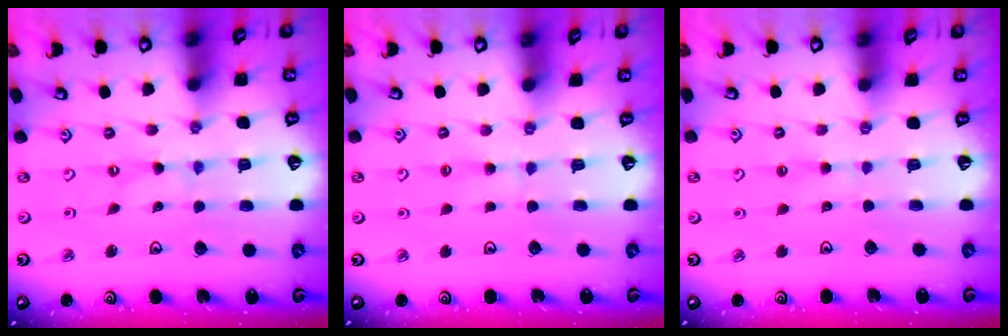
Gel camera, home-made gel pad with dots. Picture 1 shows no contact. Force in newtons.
{"total": 2.8, "press": 2.8, "slide": 0.4}
{"total": 1.3, "press": 1.3, "slide": 0.2}